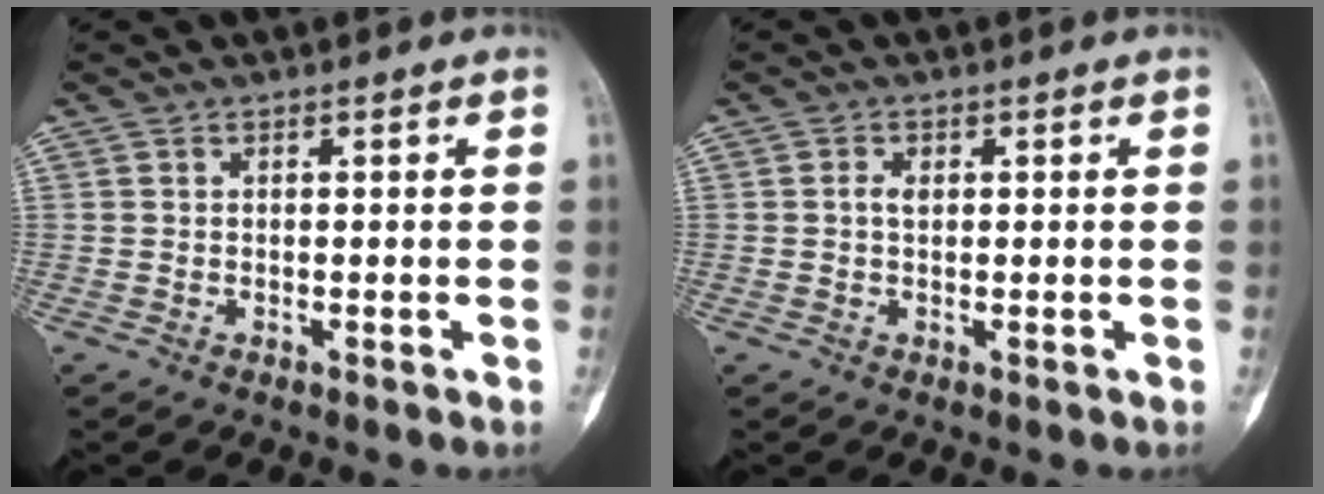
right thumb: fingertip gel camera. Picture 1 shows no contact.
{"total": 1.6, "force": [0.3, 1.1, 1.2], "torque": [-0.020, 0.002, 0.003]}